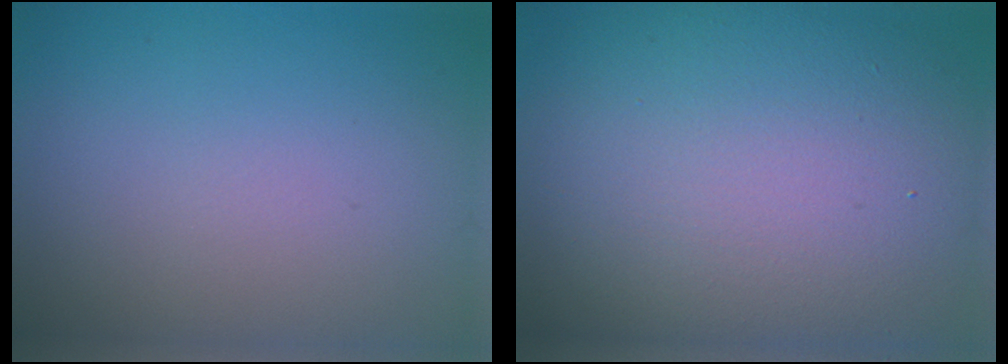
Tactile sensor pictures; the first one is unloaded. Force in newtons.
{"total": 15.3, "press": 15.3, "slide": 1.1}